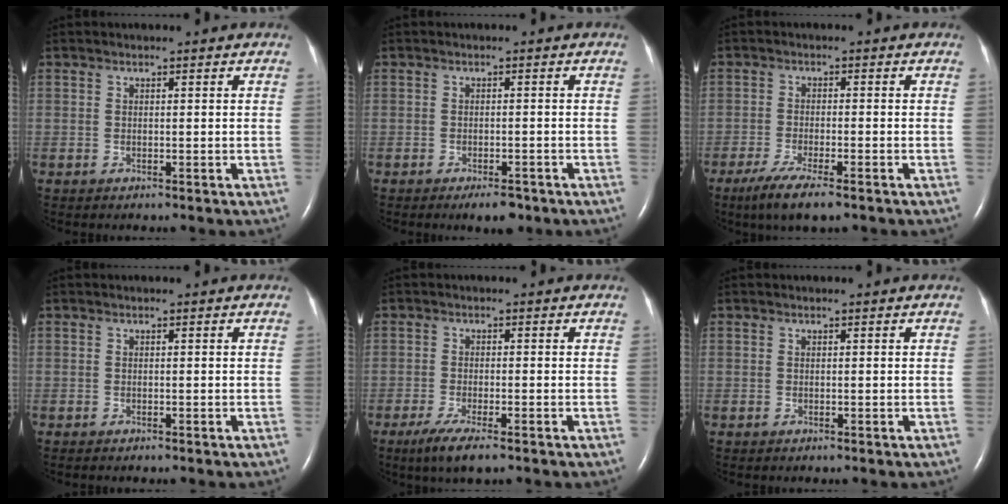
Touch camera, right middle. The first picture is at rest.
{"total": 2.9, "force": [-2.0, 0.9, 1.8], "torque": [-0.027, -0.002, -0.025]}
{"total": 6.5, "force": [-4.3, 0.8, 4.8], "torque": [-0.091, -0.017, -0.071]}
{"total": 0.6, "force": [-0.5, 0.1, 0.3], "torque": [-0.006, -0.001, -0.005]}
{"total": 5.1, "force": [-3.3, 0.8, 3.8], "torque": [-0.075, -0.015, -0.054]}
{"total": 0.0}